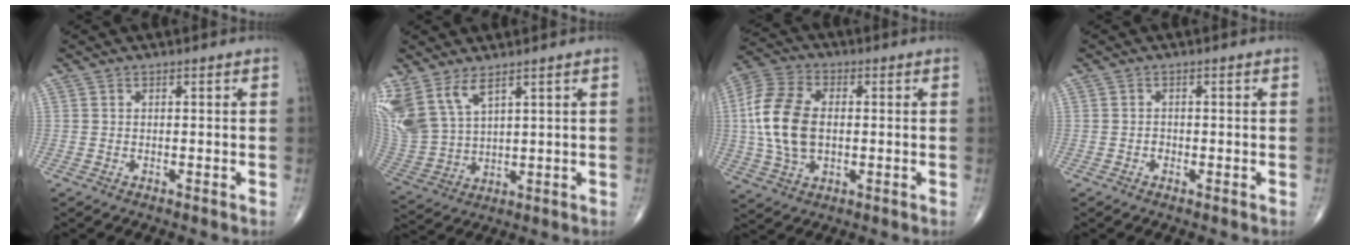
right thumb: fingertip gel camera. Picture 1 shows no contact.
{"total": 12.2, "force": [7.3, 5.7, 7.9], "torque": [-0.184, -0.028, 0.167]}
{"total": 13.8, "force": [0.2, 8.5, 10.9], "torque": [-0.228, 0.012, 0.001]}
{"total": 0.8, "force": [-0.4, 0.6, 0.3], "torque": [0.001, 0.004, -0.011]}